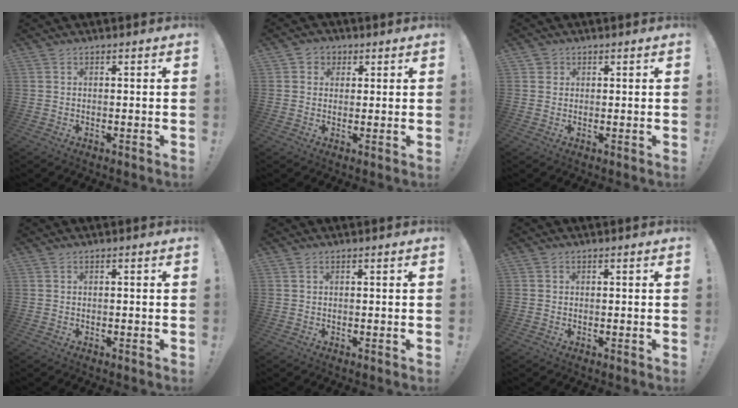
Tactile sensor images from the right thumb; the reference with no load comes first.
{"total": 3.3, "force": [0.4, 3.2, 0.6], "torque": [-0.004, 0.000, 0.006]}
{"total": 1.6, "force": [0.8, 1.4, 0.3], "torque": [-0.005, 0.000, 0.015]}
{"total": 0.0}
{"total": 0.0}
{"total": 0.6, "force": [0.1, 0.6, -0.1], "torque": [0.002, 0.002, 0.003]}